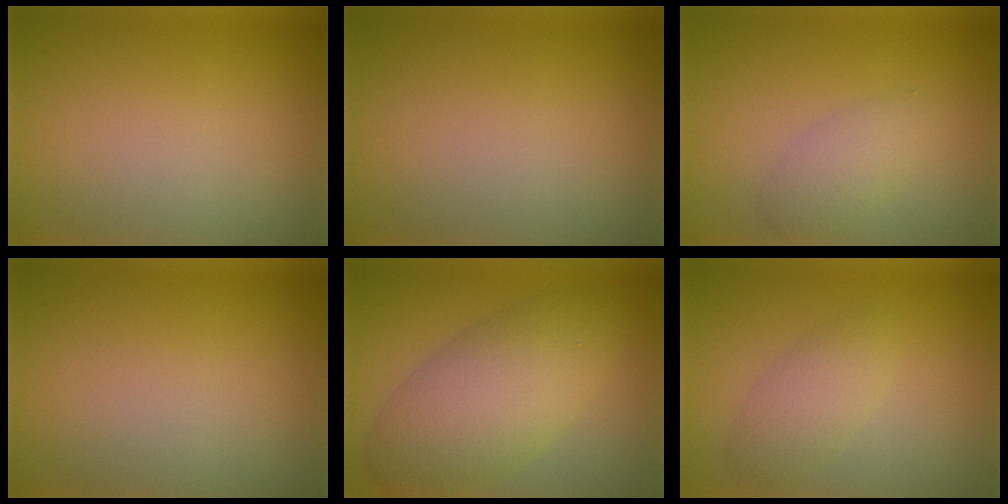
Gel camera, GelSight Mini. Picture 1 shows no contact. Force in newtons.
{"total": 0.0}
{"total": 2.1, "press": 2.1, "slide": 0.1}
{"total": 0.0}
{"total": 7.3, "press": 7.3, "slide": 0.3}
{"total": 2.3, "press": 2.3, "slide": 0.1}